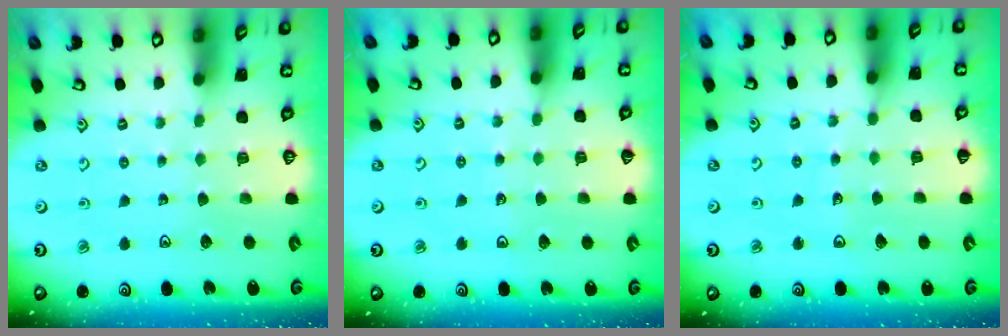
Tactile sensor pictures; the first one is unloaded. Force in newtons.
{"total": 3.9, "press": 3.9, "slide": 0.3}
{"total": 2.2, "press": 2.2, "slide": 0.2}